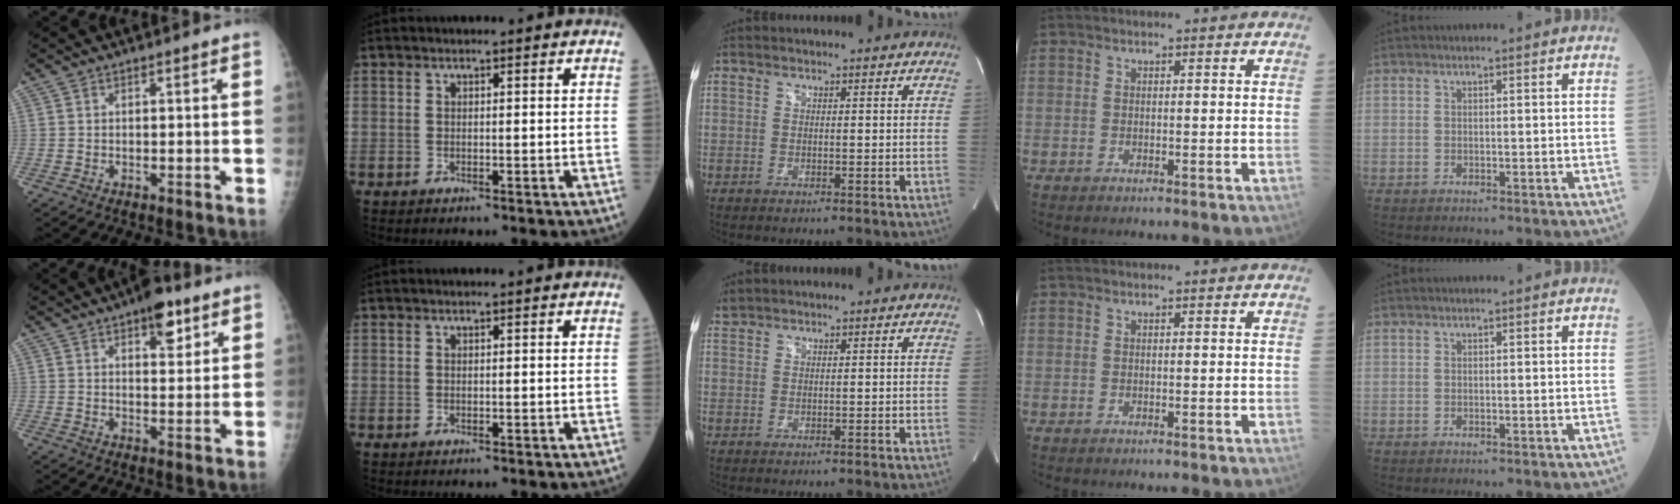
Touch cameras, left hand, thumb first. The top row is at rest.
{"thumb": {"total": 7.2, "force": [4.2, 3.2, 4.9], "torque": [-0.044, -0.018, 0.053]}, "middle": {"total": 1.0, "force": [1.0, 0.1, -0.1], "torque": [-0.007, 0.012, 0.026]}}